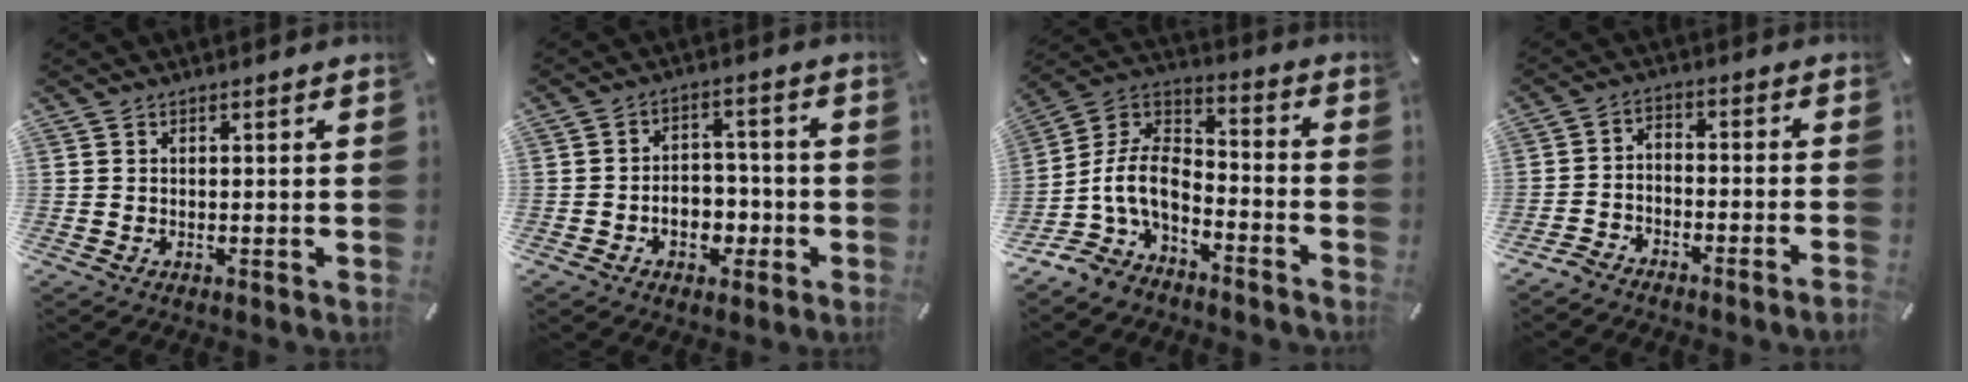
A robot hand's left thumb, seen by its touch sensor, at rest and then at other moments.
{"total": 7.2, "force": [-2.4, 5.7, 3.7], "torque": [-0.054, 0.020, -0.039]}
{"total": 10.7, "force": [-5.5, 6.8, 6.1], "torque": [-0.149, 0.011, -0.114]}
{"total": 5.6, "force": [-5.3, 0.4, 1.7], "torque": [-0.036, 0.004, -0.103]}